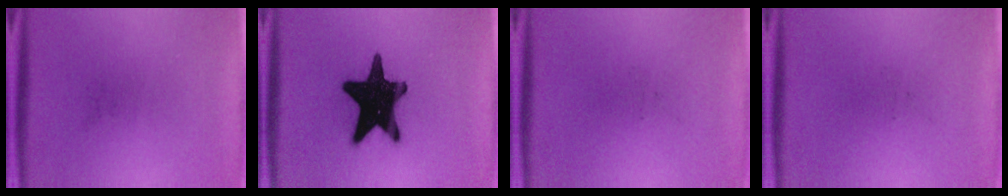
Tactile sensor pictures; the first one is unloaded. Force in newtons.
{"total": 19.3}
{"total": 0.0}
{"total": 0.0}